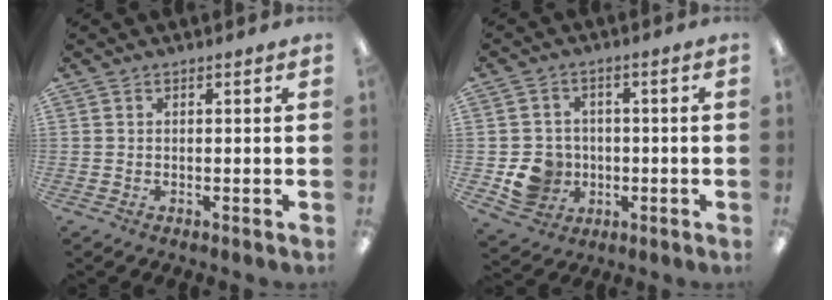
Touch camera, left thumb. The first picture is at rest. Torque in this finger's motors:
{"motor_torque": [-0.51, 0.63, 0.20, -0.17, 0.00]}